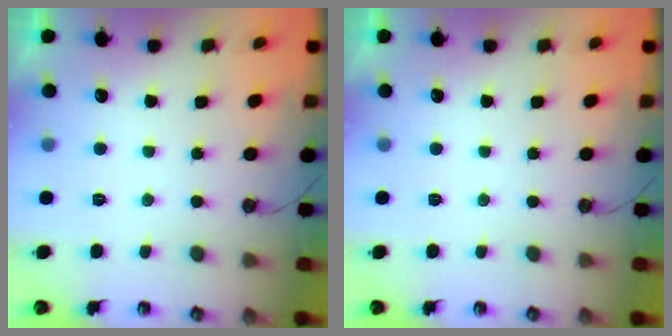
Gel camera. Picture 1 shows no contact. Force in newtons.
{"total": 0.0}